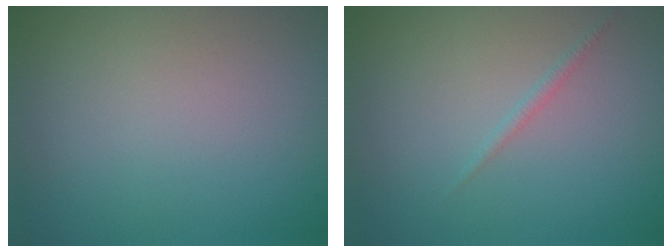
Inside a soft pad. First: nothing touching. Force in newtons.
{"total": 0.6, "press": 0.6, "slide": 0.1}